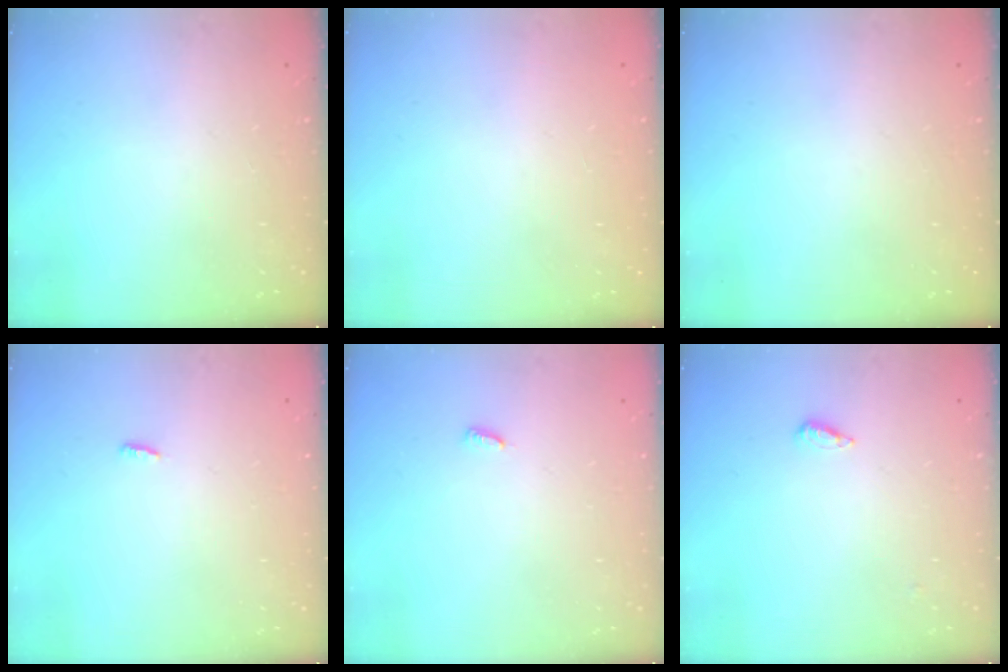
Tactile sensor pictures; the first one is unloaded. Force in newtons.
{"total": 0.9, "press": 0.9, "slide": 0.0}
{"total": 0.0}
{"total": 2.8, "press": 2.7, "slide": 0.8}
{"total": 3.2, "press": 3.2, "slide": 0.5}
{"total": 2.2, "press": 2.2, "slide": 0.5}